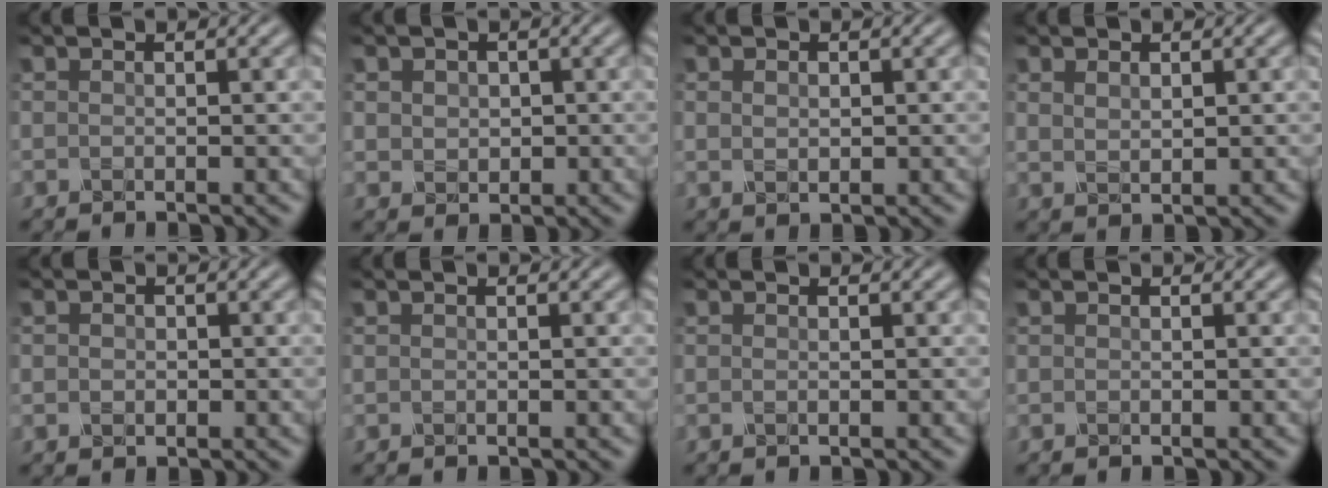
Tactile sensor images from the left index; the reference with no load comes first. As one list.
[{"total": 2.0, "force": [0.5, 1.7, 0.9], "torque": [-0.019, 0.002, 0.007]}, {"total": 1.2, "force": [0.3, 0.8, 0.9], "torque": [-0.018, -0.001, 0.009]}, {"total": 1.5, "force": [0.7, 0.8, 1.1], "torque": [-0.023, -0.004, 0.020]}, {"total": 1.0, "force": [0.0, 0.9, 0.5], "torque": [-0.008, -0.002, -0.001]}, {"total": 0.0}, {"total": 0.0}, {"total": 0.0}]